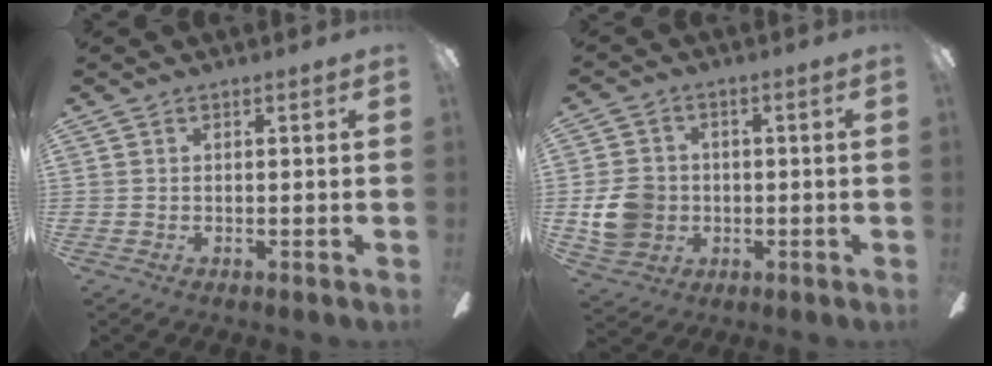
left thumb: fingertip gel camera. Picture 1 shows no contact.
{"total": 9.3, "force": [-1.0, 8.2, 4.2], "torque": [-0.099, 0.017, -0.016]}